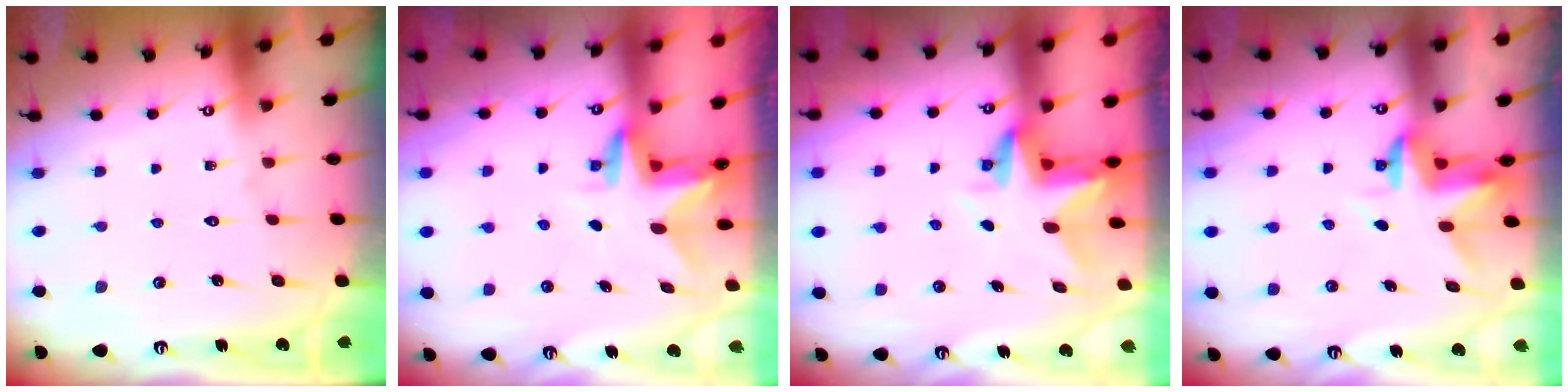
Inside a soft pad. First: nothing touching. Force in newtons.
{"total": 2.9, "press": 2.9, "slide": 0.3}
{"total": 4.3, "press": 4.3, "slide": 0.1}
{"total": 3.4, "press": 3.4, "slide": 0.3}